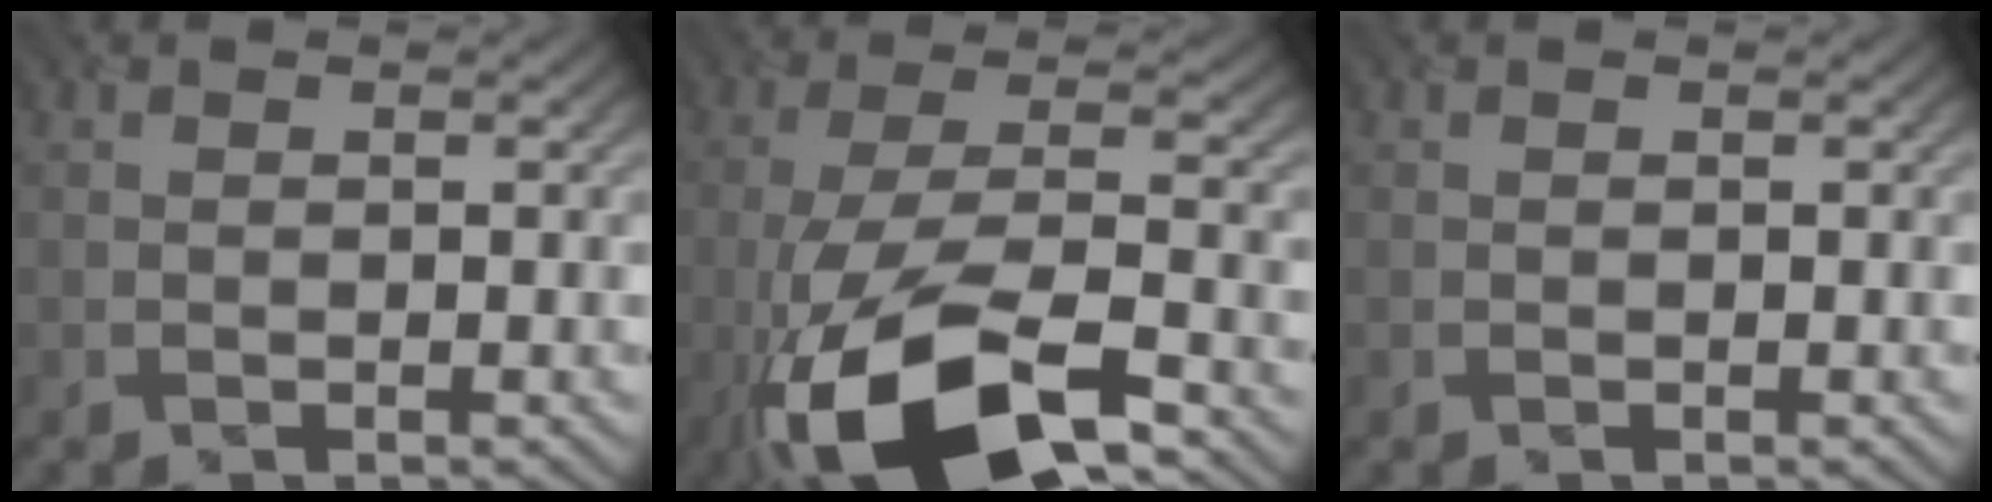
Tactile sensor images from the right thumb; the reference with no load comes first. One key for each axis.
{"total": 15.5, "fx": -8.0, "fy": 5.3, "fz": 12.2, "tx": -0.241, "ty": -0.011, "tz": -0.152}
{"total": 0.0}